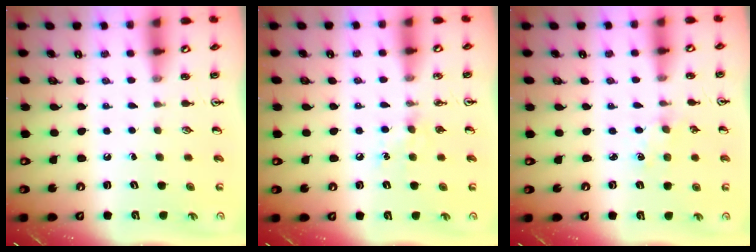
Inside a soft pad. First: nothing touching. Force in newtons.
{"total": 5.9, "press": 5.9, "slide": 0.7}
{"total": 1.1, "press": 1.1, "slide": 0.2}